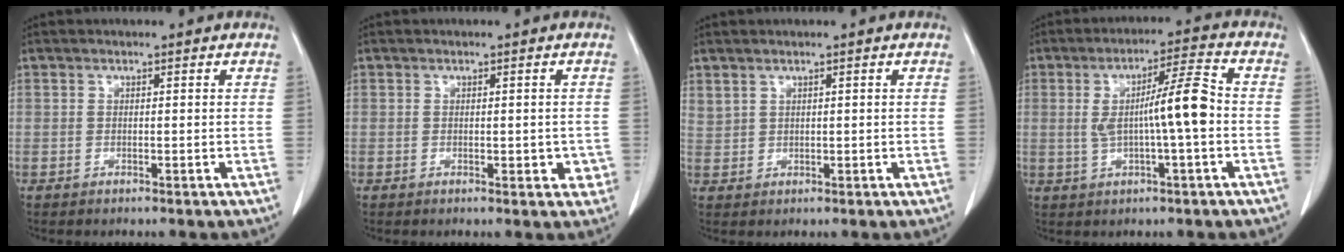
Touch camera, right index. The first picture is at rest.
{"total": 2.8, "force": [-0.4, 1.6, 2.2], "torque": [-0.016, 0.004, 0.000]}
{"total": 2.0, "force": [1.5, 1.1, 0.7], "torque": [-0.017, 0.008, 0.039]}
{"total": 8.8, "force": [-0.2, 0.4, 8.8], "torque": [-0.151, 0.015, -0.006]}